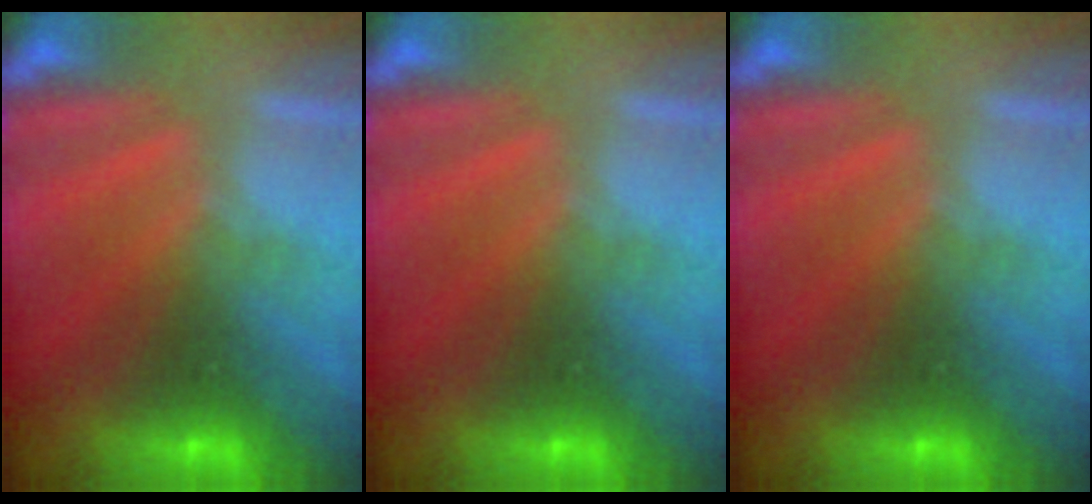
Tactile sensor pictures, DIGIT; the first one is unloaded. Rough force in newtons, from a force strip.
{"total": 0.0}
{"total": 0.0}